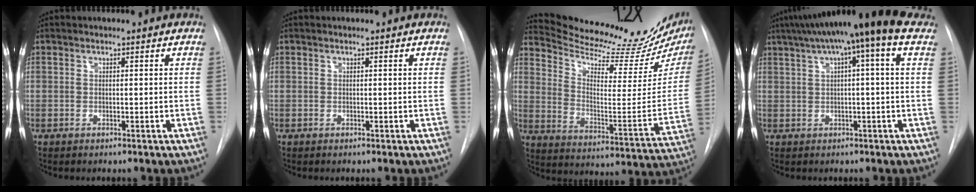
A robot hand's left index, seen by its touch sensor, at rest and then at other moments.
{"total": 0.0}
{"total": 26.7, "force": [24.2, 3.2, 11.0], "torque": [-0.172, -0.100, 0.323]}
{"total": 14.0, "force": [8.4, 0.9, 11.2], "torque": [-0.184, 0.060, 0.116]}